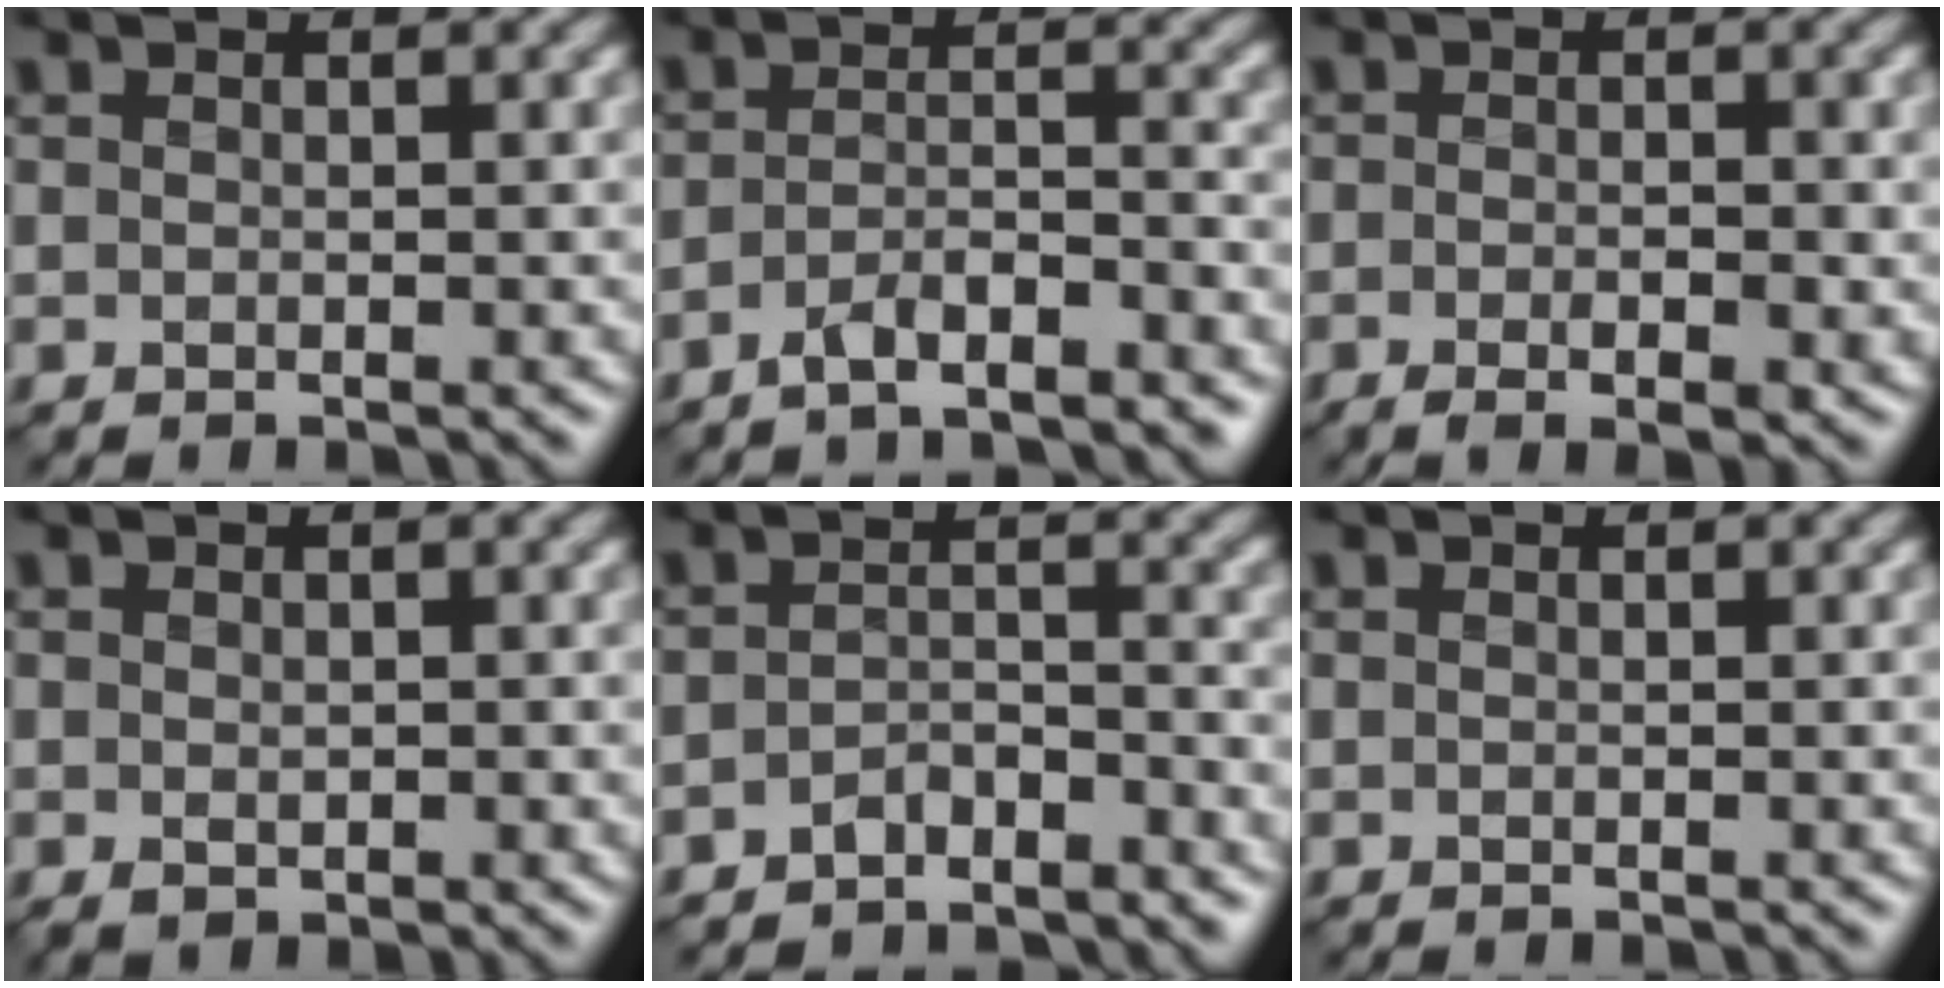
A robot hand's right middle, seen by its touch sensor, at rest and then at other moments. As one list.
[{"total": 3.9, "force": [-3.3, 0.6, 1.9], "torque": [-0.040, 0.002, -0.060]}, {"total": 2.8, "force": [-0.9, 0.9, 2.5], "torque": [-0.042, -0.004, -0.012]}, {"total": 1.3, "force": [-0.3, 0.9, 0.8], "torque": [-0.017, -0.001, -0.002]}, {"total": 3.2, "force": [-3.0, 0.6, 0.7], "torque": [-0.019, 0.003, -0.061]}, {"total": 0.0}]